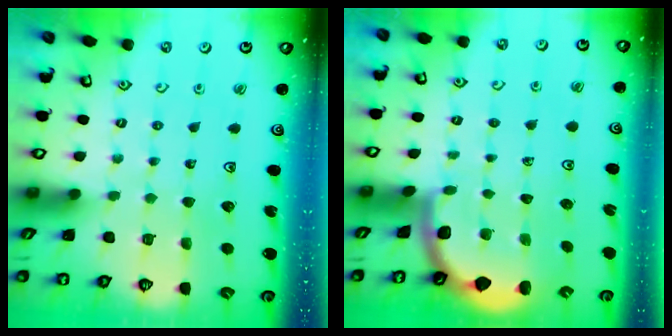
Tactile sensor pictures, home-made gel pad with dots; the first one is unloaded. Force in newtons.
{"total": 1.9, "press": 1.9, "slide": 0.0}